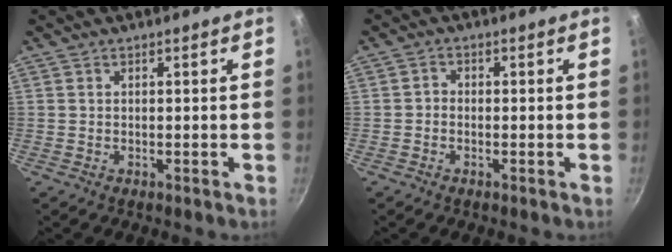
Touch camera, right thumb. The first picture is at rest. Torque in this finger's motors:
{"motor_torque": [-0.08, -0.05, 0.25, 0.11, 0.05]}